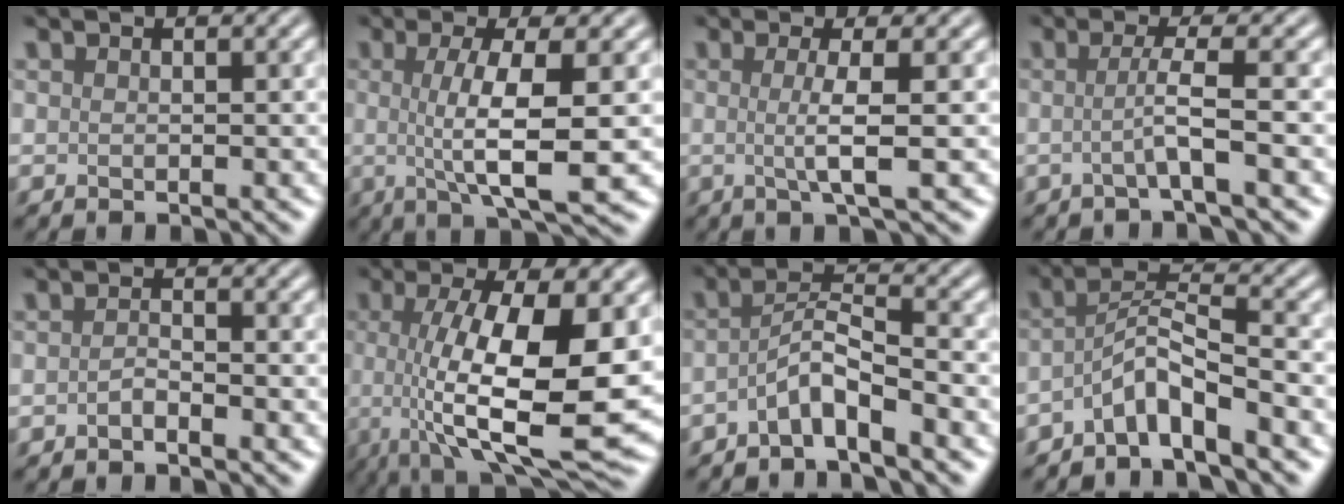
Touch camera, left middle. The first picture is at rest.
{"total": 7.0, "force": [-0.1, 1.6, 6.9], "torque": [-0.111, 0.000, -0.003]}
{"total": 3.4, "force": [0.0, 0.6, 3.3], "torque": [-0.057, -0.007, -0.007]}
{"total": 3.0, "force": [-0.5, 0.4, 2.9], "torque": [-0.052, -0.005, -0.020]}
{"total": 1.1, "force": [-0.7, 0.2, 0.8], "torque": [-0.017, 0.003, -0.015]}
{"total": 12.6, "force": [-0.5, 4.0, 12.0], "torque": [-0.192, -0.015, -0.009]}
{"total": 3.5, "force": [-2.3, 0.5, 2.6], "torque": [-0.048, 0.011, -0.056]}
{"total": 4.2, "force": [-2.8, 0.6, 3.1], "torque": [-0.055, 0.011, -0.063]}